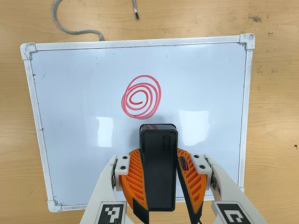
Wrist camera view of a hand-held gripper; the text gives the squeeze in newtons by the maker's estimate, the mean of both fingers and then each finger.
{"total": 10.4, "left": 8.9, "right": 11.9}